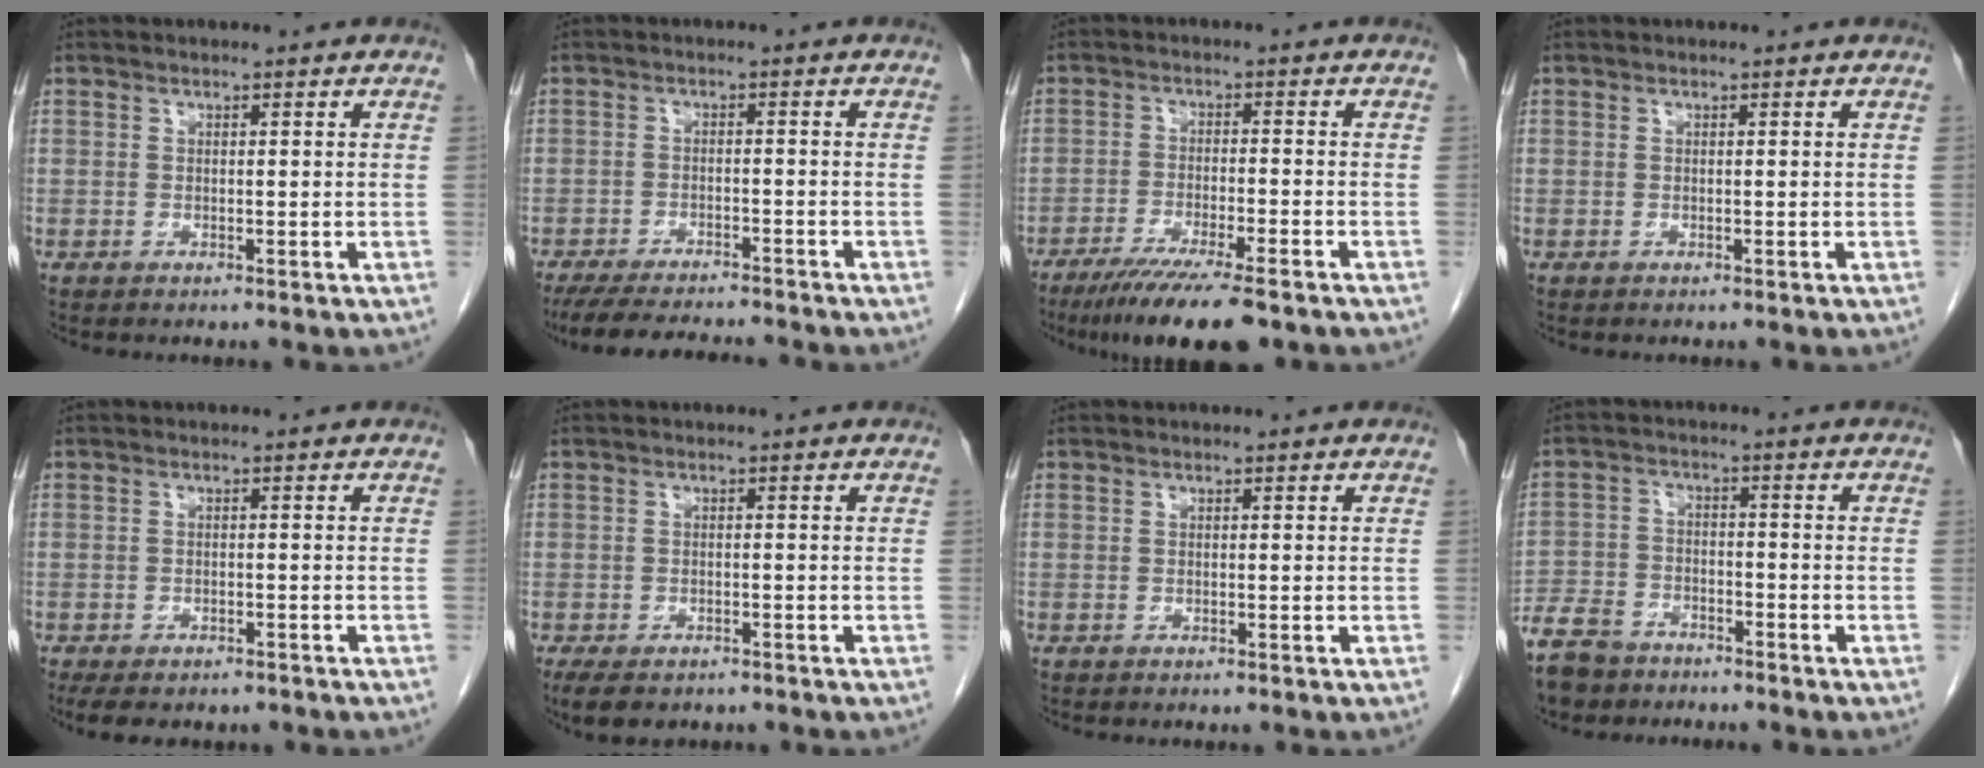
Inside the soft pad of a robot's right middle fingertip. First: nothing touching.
{"total": 11.1, "force": [-10.1, 1.2, 4.4], "torque": [-0.068, -0.012, -0.148]}
{"total": 11.3, "force": [-8.5, 0.7, 7.3], "torque": [-0.113, -0.027, -0.133]}
{"total": 0.0}
{"total": 8.5, "force": [-6.8, 3.4, 3.9], "torque": [-0.062, -0.005, -0.086]}
{"total": 7.0, "force": [-5.2, 3.2, 3.5], "torque": [-0.058, -0.010, -0.075]}
{"total": 0.0}
{"total": 9.1, "force": [-7.3, 4.7, 2.9], "torque": [-0.067, -0.008, -0.129]}